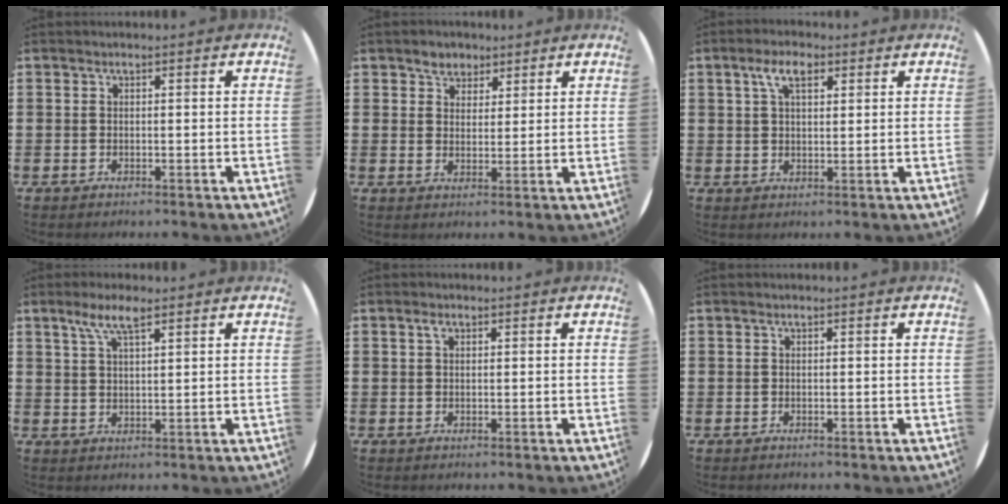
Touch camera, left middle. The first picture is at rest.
{"total": 2.9, "force": [2.4, 1.7, -0.1], "torque": [0.003, 0.003, 0.044]}
{"total": 4.5, "force": [2.5, 2.1, 3.0], "torque": [-0.059, 0.008, 0.042]}
{"total": 4.7, "force": [3.2, 1.2, 3.3], "torque": [-0.071, 0.008, 0.055]}
{"total": 1.1, "force": [0.5, 0.6, 0.7], "torque": [-0.007, 0.002, 0.007]}
{"total": 0.0}